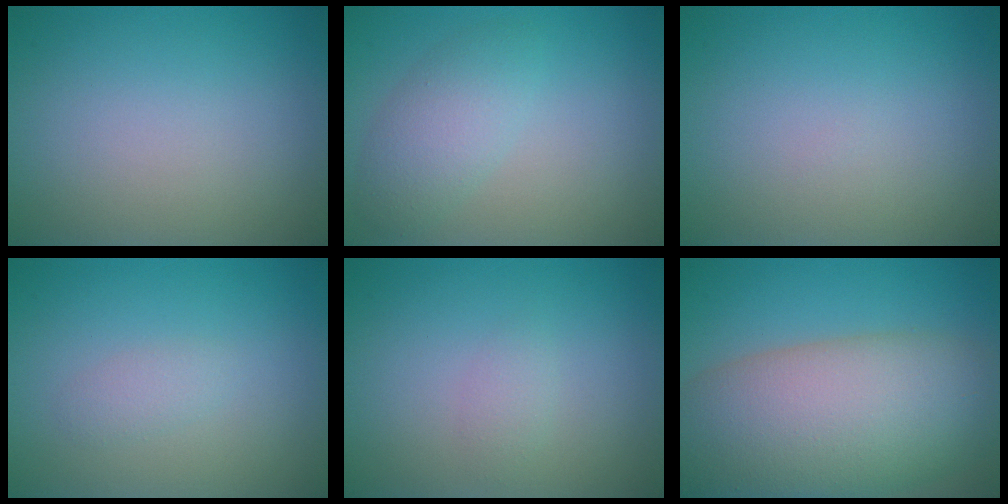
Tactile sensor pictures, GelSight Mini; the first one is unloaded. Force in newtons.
{"total": 3.2, "press": 3.2, "slide": 0.1}
{"total": 0.0}
{"total": 1.2, "press": 1.2, "slide": 0.0}
{"total": 1.0, "press": 1.0, "slide": 0.1}
{"total": 12.9, "press": 12.9, "slide": 0.8}